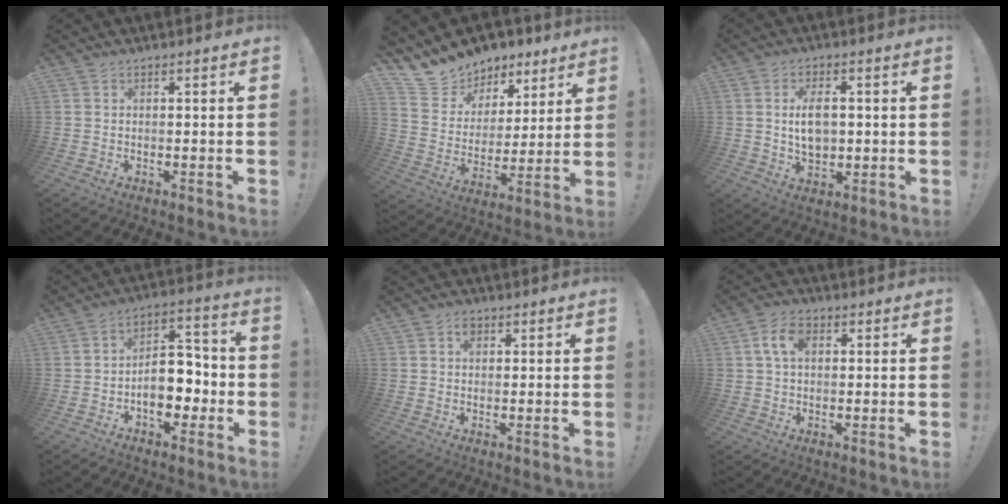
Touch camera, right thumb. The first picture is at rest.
{"total": 11.5, "force": [9.3, 6.8, 0.9], "torque": [-0.035, -0.077, 0.177]}
{"total": 8.0, "force": [0.5, 5.0, 6.2], "torque": [-0.106, 0.003, 0.006]}
{"total": 12.2, "force": [-3.9, 8.1, 8.2], "torque": [-0.118, 0.027, -0.064]}
{"total": 2.3, "force": [0.8, 1.8, 1.3], "torque": [-0.005, -0.003, 0.010]}
{"total": 7.0, "force": [1.7, 4.5, 5.1], "torque": [-0.094, 0.006, 0.030]}